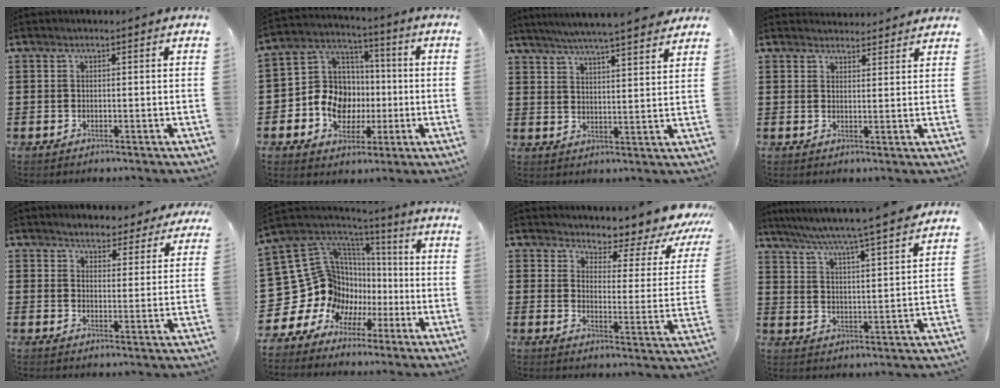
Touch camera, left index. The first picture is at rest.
{"total": 10.0, "force": [-1.7, 9.1, 3.8], "torque": [-0.107, 0.011, -0.028]}
{"total": 5.6, "force": [5.2, -0.3, 2.0], "torque": [-0.057, -0.023, 0.091]}
{"total": 2.6, "force": [2.6, 0.4, 0.0], "torque": [0.002, -0.010, 0.048]}
{"total": 3.7, "force": [3.6, 0.8, 0.0], "torque": [-0.019, -0.010, 0.064]}
{"total": 14.9, "force": [-3.1, 13.7, 4.9], "torque": [-0.174, -0.042, -0.020]}
{"total": 4.5, "force": [4.0, 1.0, 1.8], "torque": [-0.035, -0.044, 0.057]}
{"total": 5.7, "force": [5.0, -1.1, 2.4], "torque": [-0.069, -0.044, 0.078]}